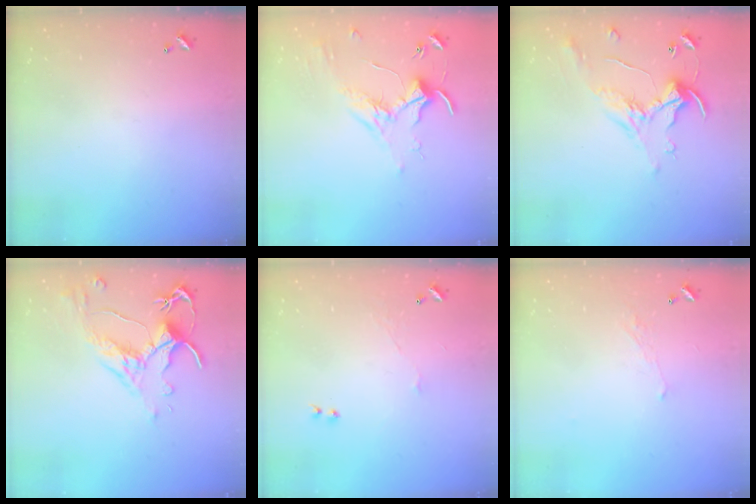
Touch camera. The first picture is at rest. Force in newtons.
{"total": 1.8, "press": 1.8, "slide": 0.4}
{"total": 1.1, "press": 0.8, "slide": 0.9}
{"total": 2.5, "press": 2.1, "slide": 1.2}
{"total": 2.4, "press": 2.3, "slide": 0.6}
{"total": 1.7, "press": 1.6, "slide": 0.6}